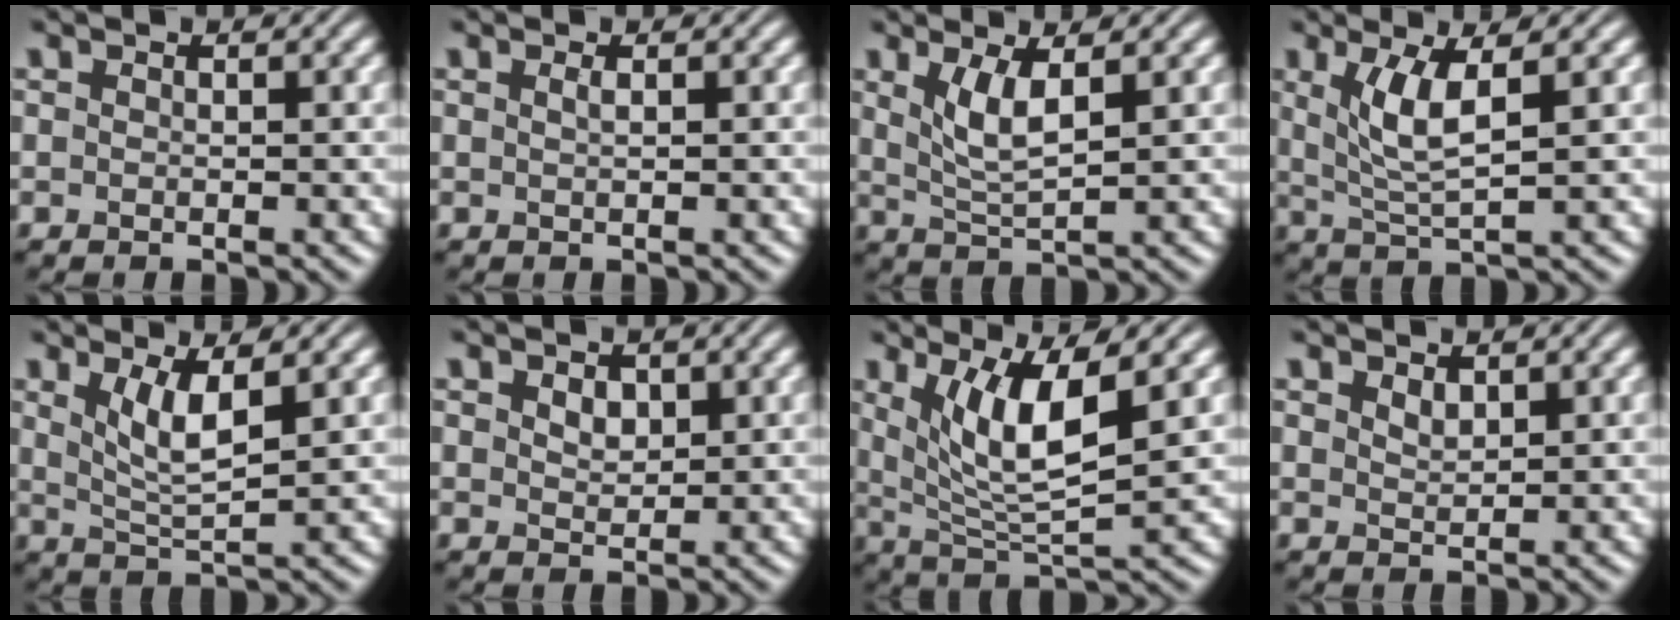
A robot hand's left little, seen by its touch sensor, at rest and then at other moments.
{"total": 0.7, "force": [0.2, 0.2, 0.6], "torque": [-0.009, 0.004, 0.003]}
{"total": 3.3, "force": [1.2, 0.9, 3.0], "torque": [-0.063, -0.006, 0.029]}
{"total": 4.2, "force": [1.3, 1.0, 3.8], "torque": [-0.084, -0.004, 0.030]}
{"total": 3.6, "force": [1.4, 0.9, 3.2], "torque": [-0.068, -0.008, 0.031]}
{"total": 1.7, "force": [0.7, 1.1, 1.0], "torque": [-0.020, -0.001, 0.014]}
{"total": 6.5, "force": [2.2, 1.8, 5.9], "torque": [-0.110, -0.013, 0.048]}
{"total": 1.1, "force": [0.8, 0.5, 0.6], "torque": [-0.015, -0.001, 0.019]}